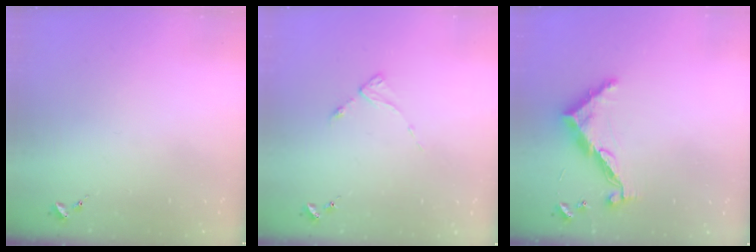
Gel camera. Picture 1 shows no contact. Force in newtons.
{"total": 2.7, "press": 2.7, "slide": 0.4}
{"total": 9.7, "press": 9.7, "slide": 0.3}